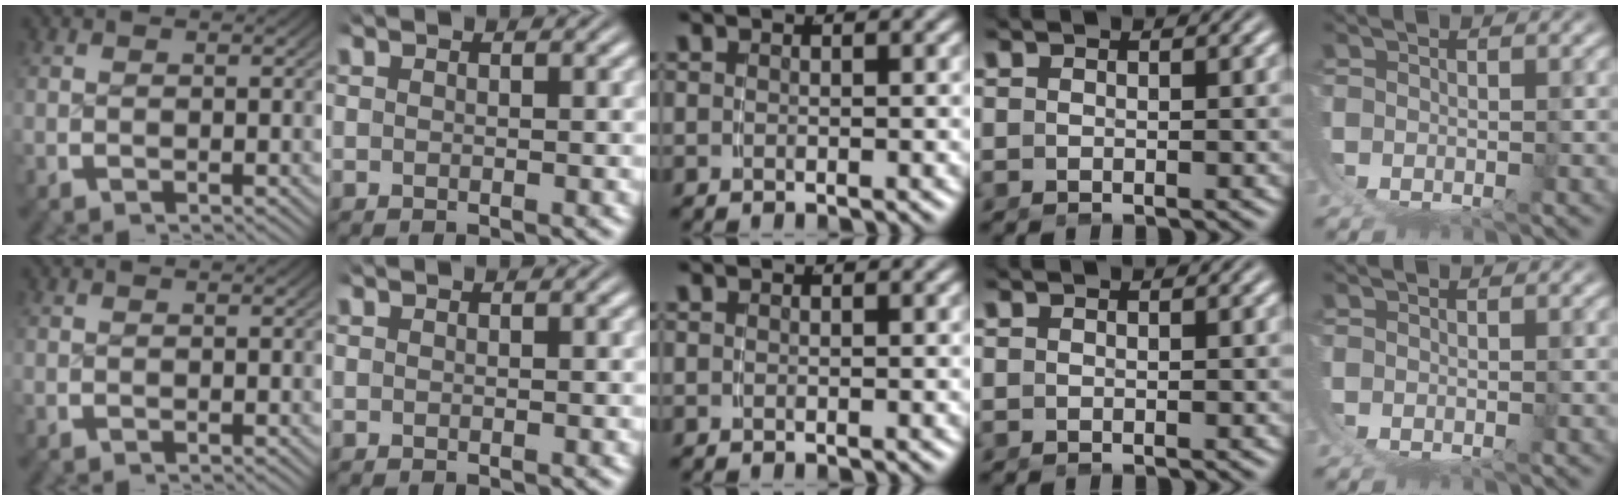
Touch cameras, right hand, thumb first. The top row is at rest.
{}